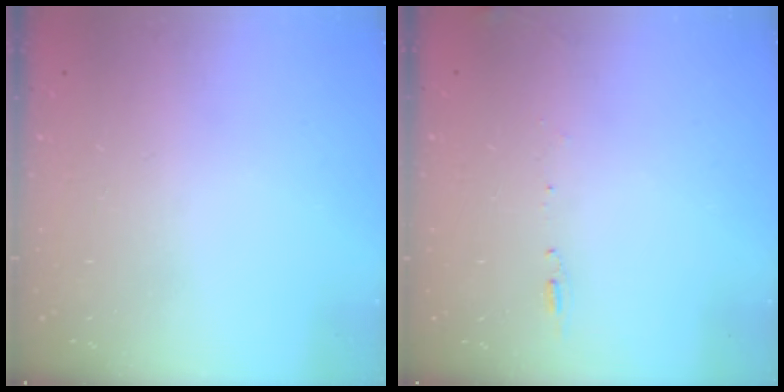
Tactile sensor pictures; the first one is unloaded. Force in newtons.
{"total": 5.6, "press": 5.3, "slide": 1.7}